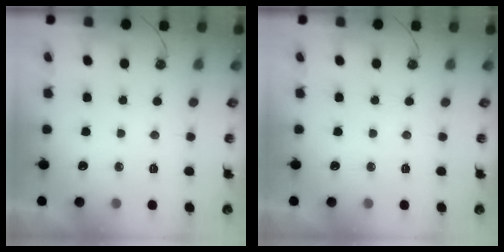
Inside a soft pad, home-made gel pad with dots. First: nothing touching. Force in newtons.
{"total": 0.0}